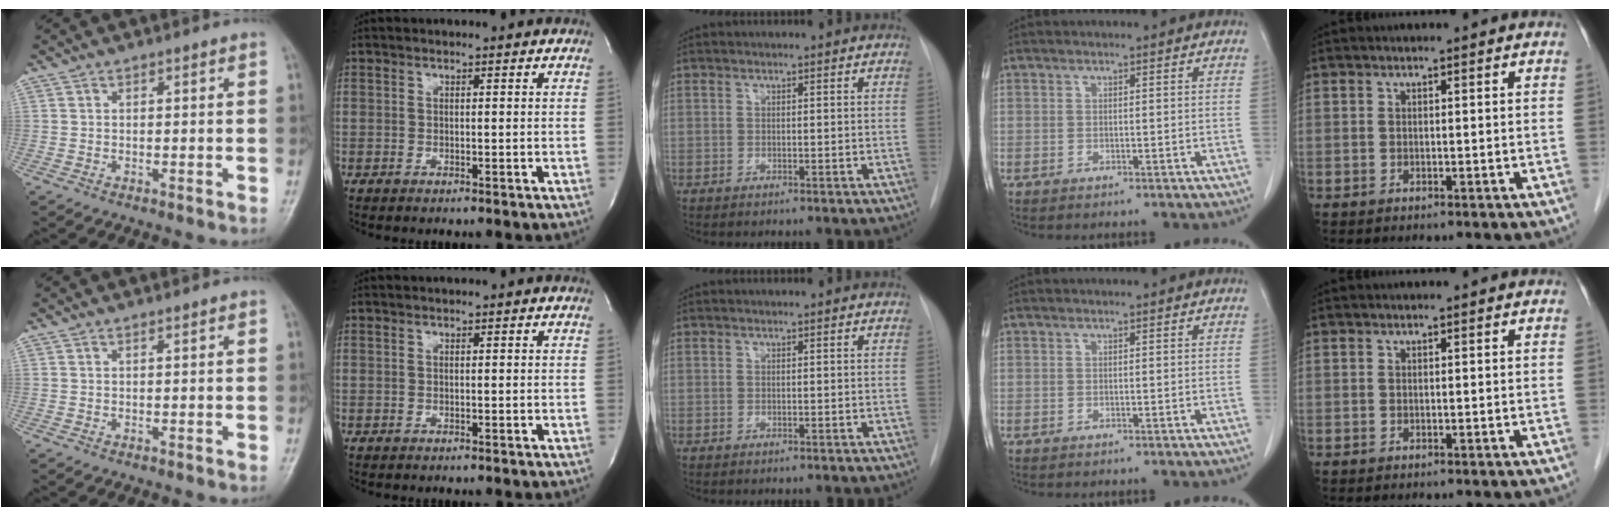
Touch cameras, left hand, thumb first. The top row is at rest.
{}